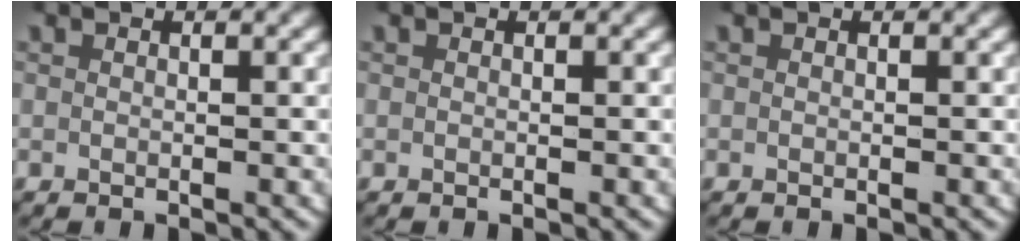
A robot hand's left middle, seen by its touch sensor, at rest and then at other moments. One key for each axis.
{"total": 0.0}
{"total": 0.0}